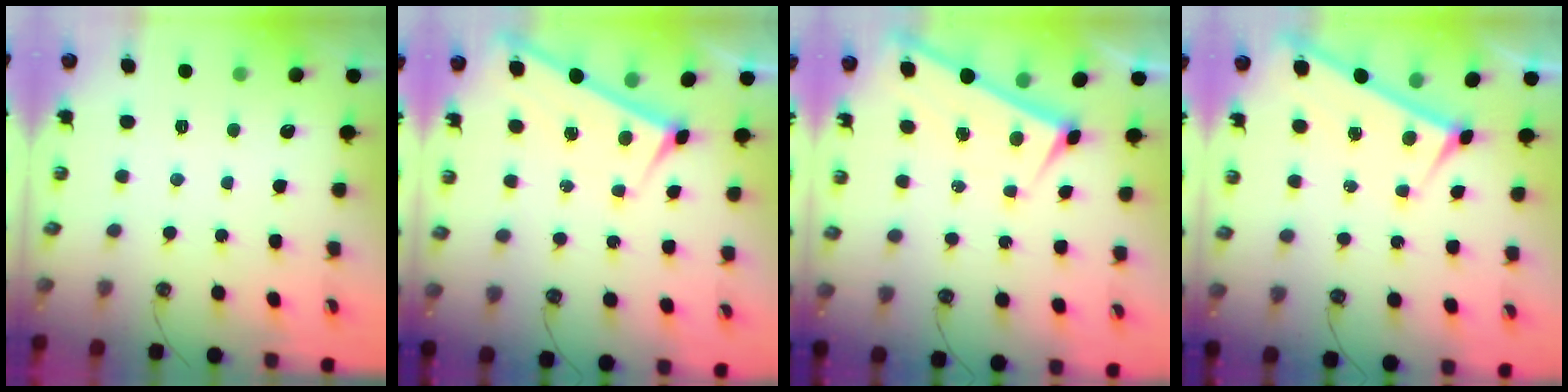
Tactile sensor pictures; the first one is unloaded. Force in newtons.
{"total": 2.9, "press": 2.9, "slide": 0.3}
{"total": 1.3, "press": 1.3, "slide": 0.3}
{"total": 4.5, "press": 4.5, "slide": 0.2}